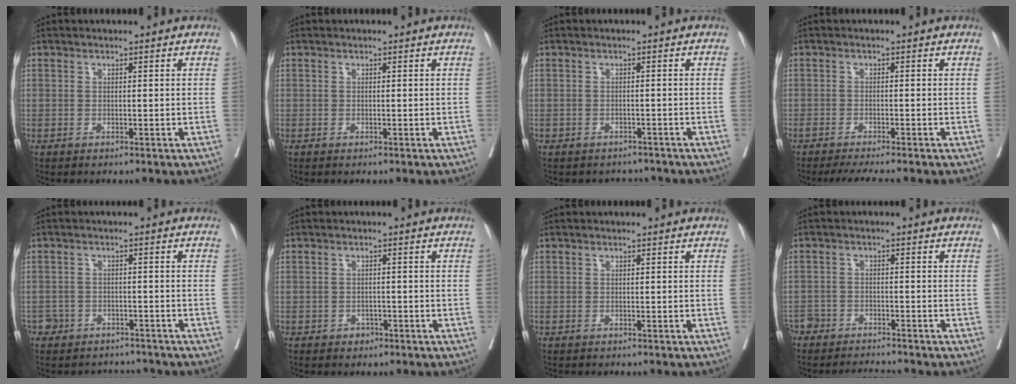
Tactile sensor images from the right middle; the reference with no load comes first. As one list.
[{"total": 0.0}, {"total": 2.9, "force": [-2.5, 1.3, -0.2], "torque": [0.002, 0.006, -0.039]}, {"total": 4.8, "force": [-4.2, -0.2, 2.4], "torque": [-0.029, -0.012, -0.068]}, {"total": 5.3, "force": [-4.5, 2.8, -0.2], "torque": [0.010, 0.017, -0.068]}, {"total": 1.4, "force": [-0.9, 1.0, 0.4], "torque": [-0.006, 0.004, -0.011]}, {"total": 0.5, "force": [-0.5, 0.2, 0.0], "torque": [-0.006, 0.000, -0.011]}, {"total": 5.4, "force": [-5.3, 1.2, 0.5], "torque": [-0.005, -0.001, -0.090]}]